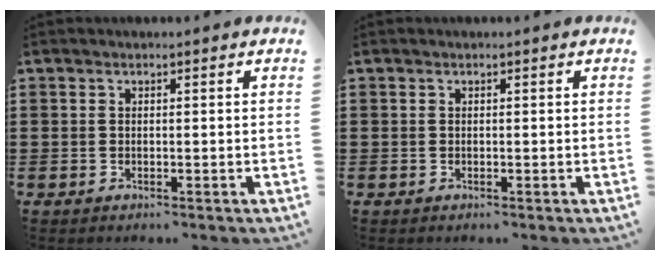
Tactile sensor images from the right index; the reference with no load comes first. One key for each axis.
{"total": 0.0}